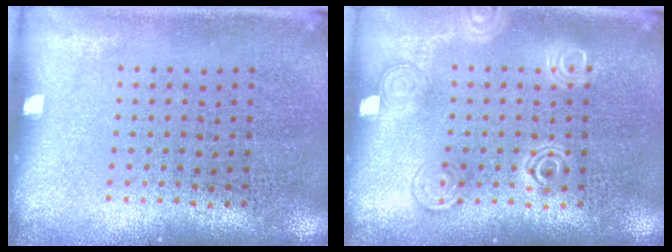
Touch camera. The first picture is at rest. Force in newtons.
{"total": 2.3, "press": 2.2, "slide": 0.3}